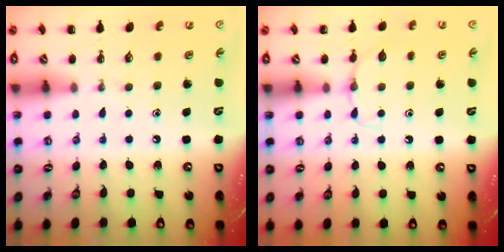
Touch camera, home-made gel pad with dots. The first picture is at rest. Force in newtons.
{"total": 5.9, "press": 5.8, "slide": 1.4}